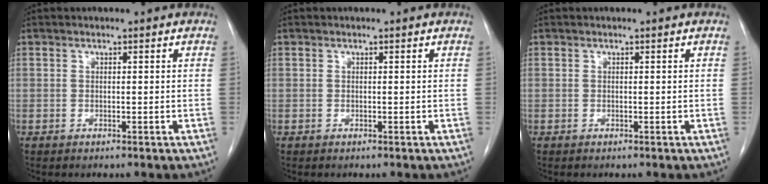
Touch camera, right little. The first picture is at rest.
{"total": 0.0}
{"total": 0.0}